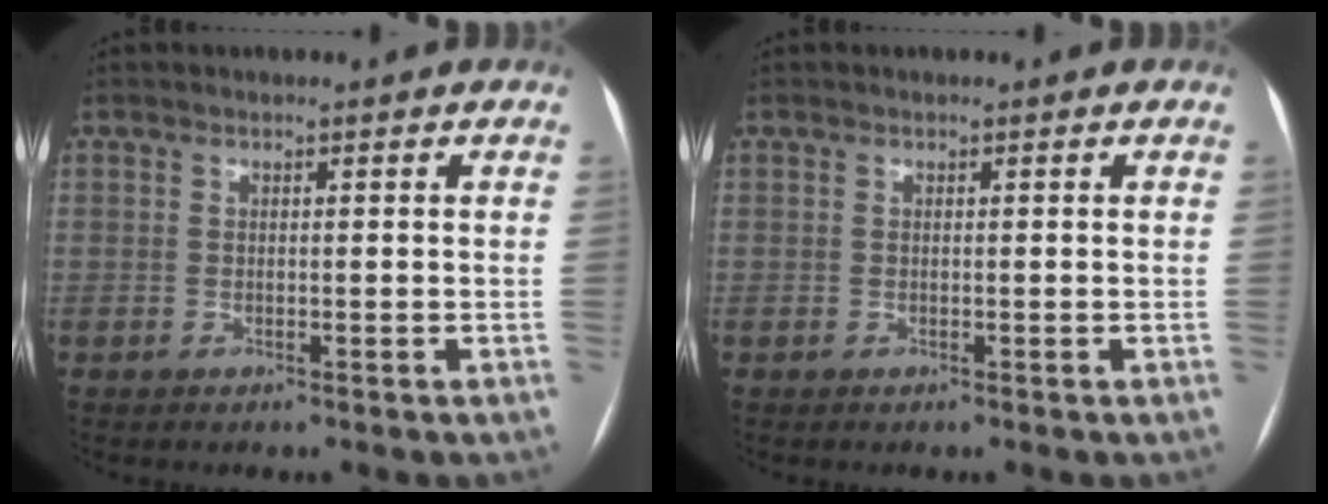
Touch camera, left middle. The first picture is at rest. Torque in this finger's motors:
{"motor_torque": [-0.01, 0.00, 0.00, 0.00]}